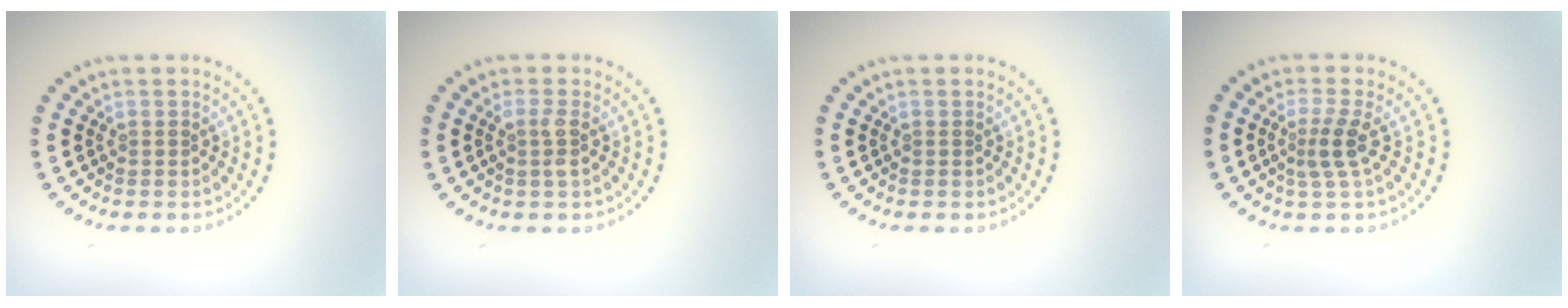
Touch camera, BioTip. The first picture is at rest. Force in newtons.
{"total": 1.5, "press": 1.2, "slide": 0.8}
{"total": 0.0}
{"total": 2.4, "press": 1.7, "slide": 1.6}